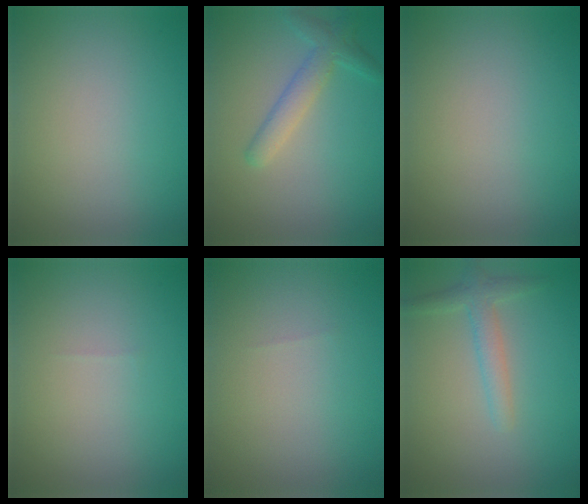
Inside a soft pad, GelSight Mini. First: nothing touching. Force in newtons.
{"total": 2.8, "press": 2.8, "slide": 0.1}
{"total": 0.0}
{"total": 0.0}
{"total": 0.0}
{"total": 2.3, "press": 2.3, "slide": 0.1}